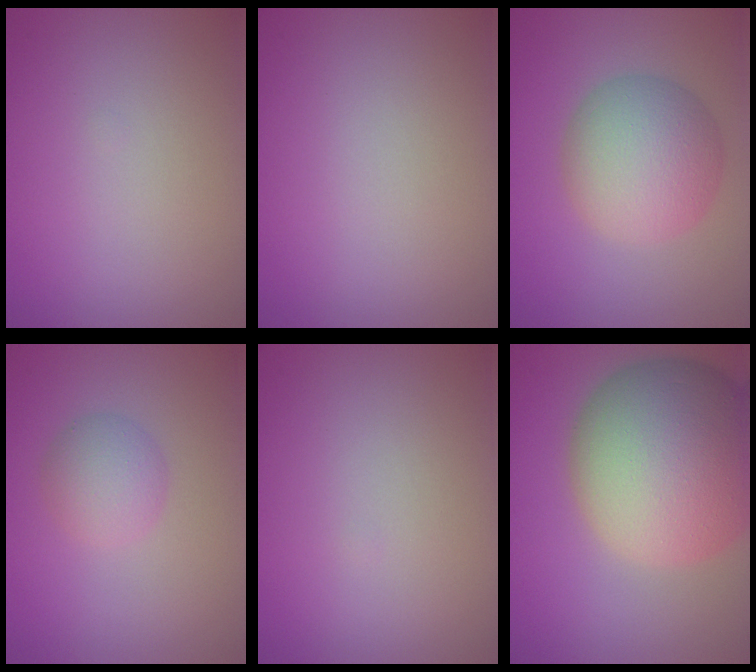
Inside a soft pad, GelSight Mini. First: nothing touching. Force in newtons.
{"total": 0.0}
{"total": 6.6, "press": 6.6, "slide": 0.3}
{"total": 2.6, "press": 2.6, "slide": 0.1}
{"total": 0.0}
{"total": 15.5, "press": 15.5, "slide": 1.0}